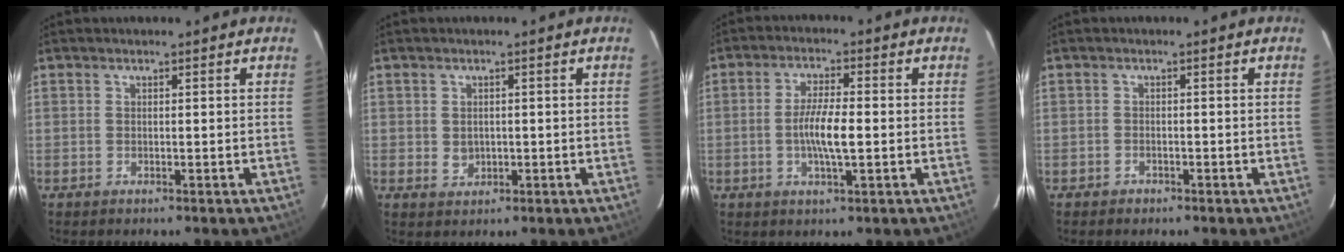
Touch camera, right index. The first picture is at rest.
{"total": 2.3, "force": [0.0, 2.1, 1.0], "torque": [-0.016, 0.002, 0.005]}
{"total": 6.3, "force": [-0.9, 1.2, 6.1], "torque": [-0.116, 0.000, -0.017]}
{"total": 1.5, "force": [-1.1, 1.1, 0.0], "torque": [-0.002, 0.003, -0.017]}